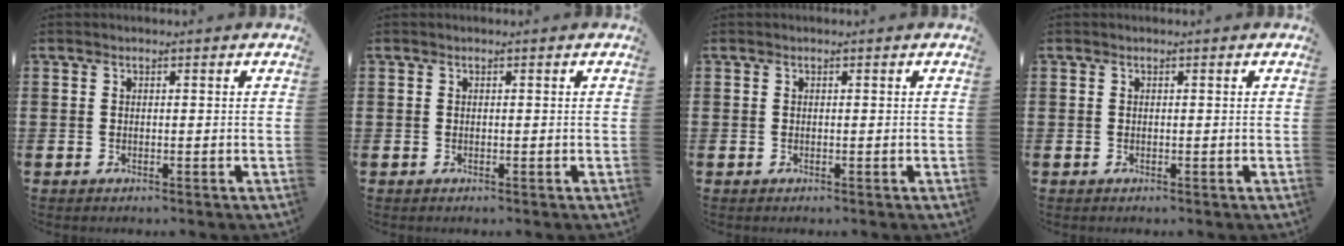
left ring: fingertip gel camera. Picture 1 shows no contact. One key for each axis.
{"total": 0.0}
{"total": 0.0}
{"total": 0.0}